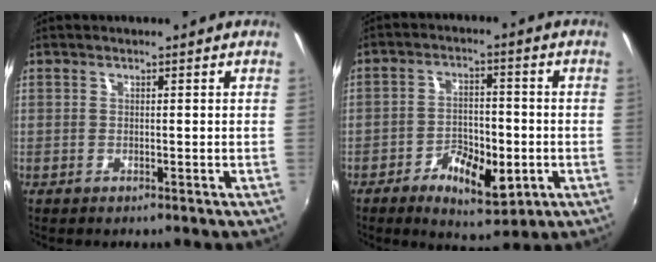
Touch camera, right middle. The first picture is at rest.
{"total": 9.2, "force": [-3.8, 4.2, 7.2], "torque": [-0.137, -0.002, -0.054]}